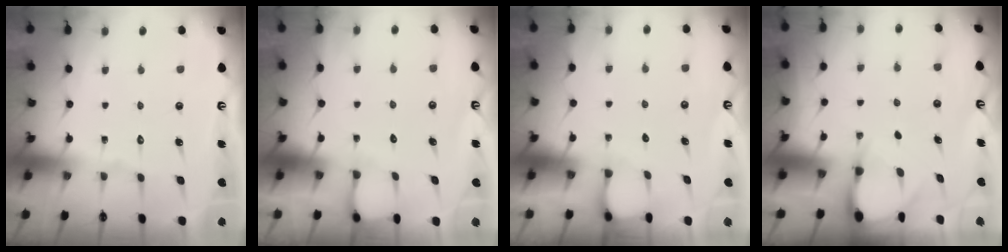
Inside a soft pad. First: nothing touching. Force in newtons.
{"total": 2.7, "press": 2.7, "slide": 0.3}
{"total": 2.3, "press": 2.2, "slide": 0.4}
{"total": 3.2, "press": 3.2, "slide": 0.3}